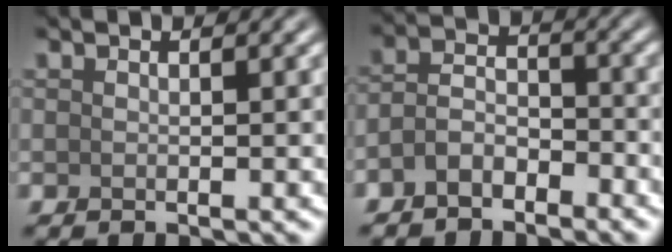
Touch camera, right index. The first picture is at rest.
{"total": 3.4, "force": [-2.3, 1.9, 1.7], "torque": [-0.034, 0.006, -0.054]}